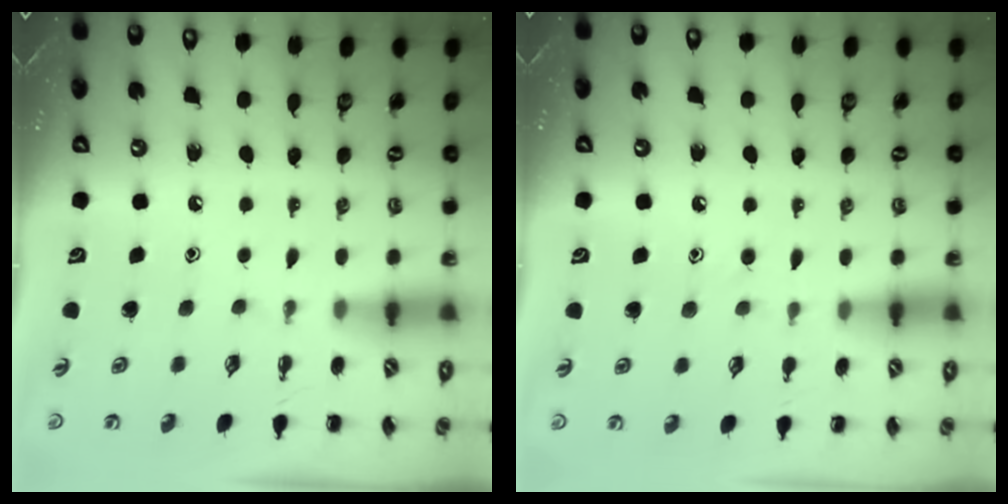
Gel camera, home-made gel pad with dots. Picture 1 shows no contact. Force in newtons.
{"total": 7.1, "press": 6.6, "slide": 2.4}